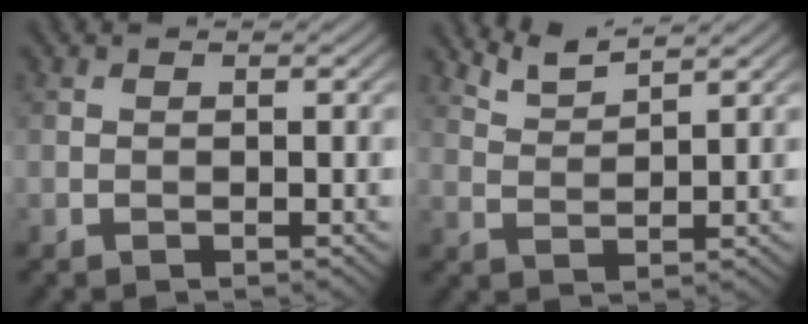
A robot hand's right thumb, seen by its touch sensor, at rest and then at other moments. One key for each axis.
{"total": 3.6, "fx": 3.1, "fy": 0.4, "fz": 1.7, "tx": -0.034, "ty": 0.005, "tz": 0.068}